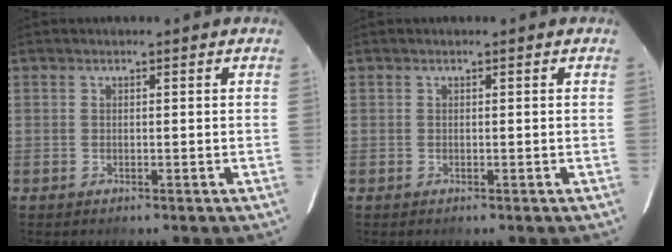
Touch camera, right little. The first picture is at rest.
{"total": 0.0}